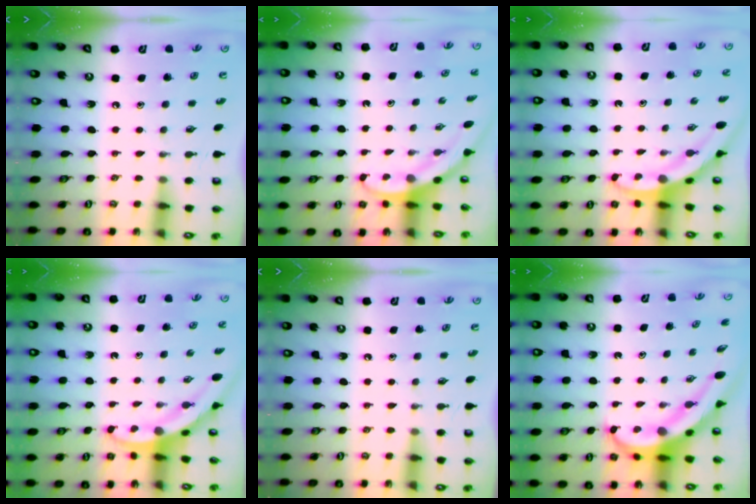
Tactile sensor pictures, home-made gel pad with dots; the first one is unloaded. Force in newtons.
{"total": 3.0, "press": 3.0, "slide": 0.1}
{"total": 3.3, "press": 3.3, "slide": 0.1}
{"total": 3.4, "press": 3.4, "slide": 0.2}
{"total": 0.0}
{"total": 7.9, "press": 7.9, "slide": 0.9}